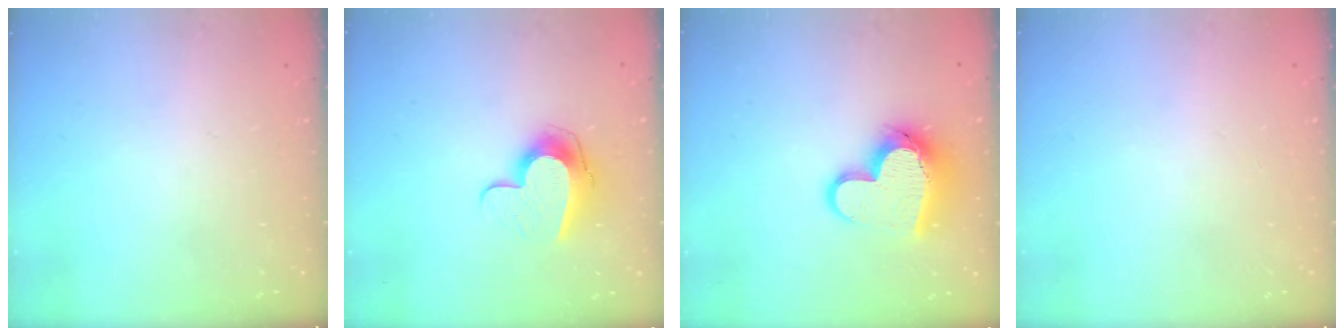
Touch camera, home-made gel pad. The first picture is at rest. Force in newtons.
{"total": 11.0, "press": 11.0, "slide": 0.7}
{"total": 14.9, "press": 14.8, "slide": 1.4}
{"total": 0.6, "press": 0.6, "slide": 0.2}